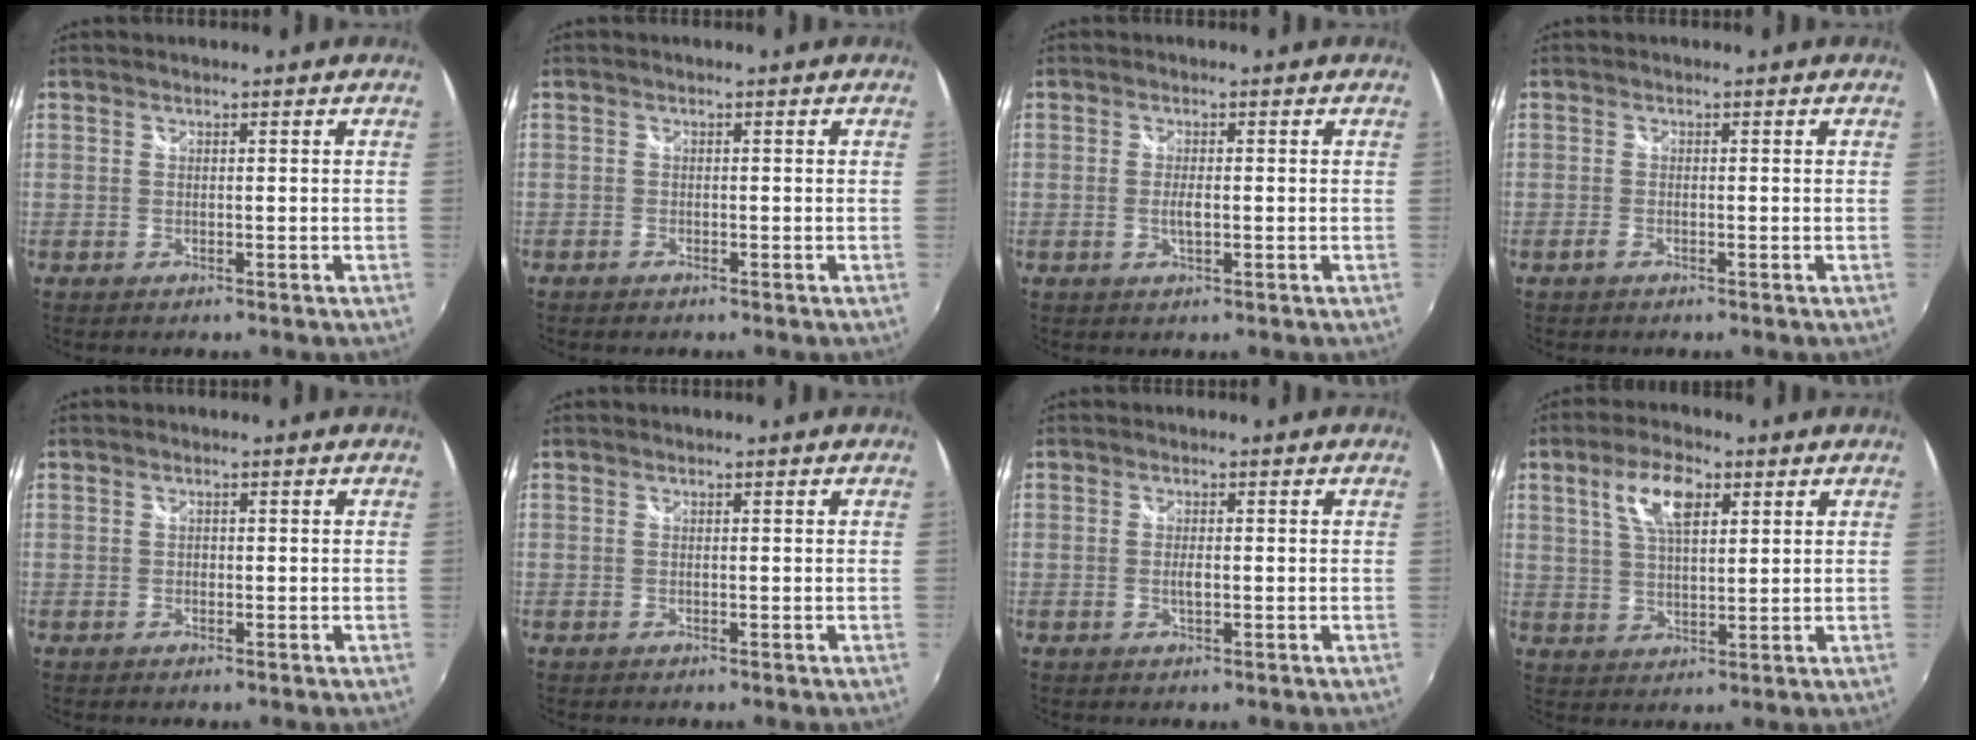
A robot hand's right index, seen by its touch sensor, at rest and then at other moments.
{"total": 0.9, "force": [-0.7, 0.4, 0.1], "torque": [-0.004, 0.001, -0.013]}
{"total": 2.0, "force": [-0.3, 0.7, 1.9], "torque": [-0.036, -0.003, -0.006]}
{"total": 1.1, "force": [-0.7, 0.1, 0.9], "torque": [-0.019, -0.002, -0.015]}
{"total": 0.6, "force": [-0.3, 0.5, 0.1], "torque": [-0.001, -0.001, -0.006]}
{"total": 0.0}
{"total": 1.4, "force": [-0.2, 0.5, 1.3], "torque": [-0.025, -0.001, -0.005]}
{"total": 8.3, "force": [3.6, 3.5, 6.5], "torque": [-0.123, 0.015, 0.066]}